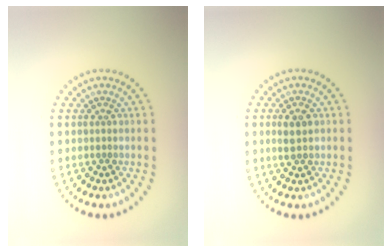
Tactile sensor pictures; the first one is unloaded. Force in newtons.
{"total": 1.8, "press": 1.8, "slide": 0.4}